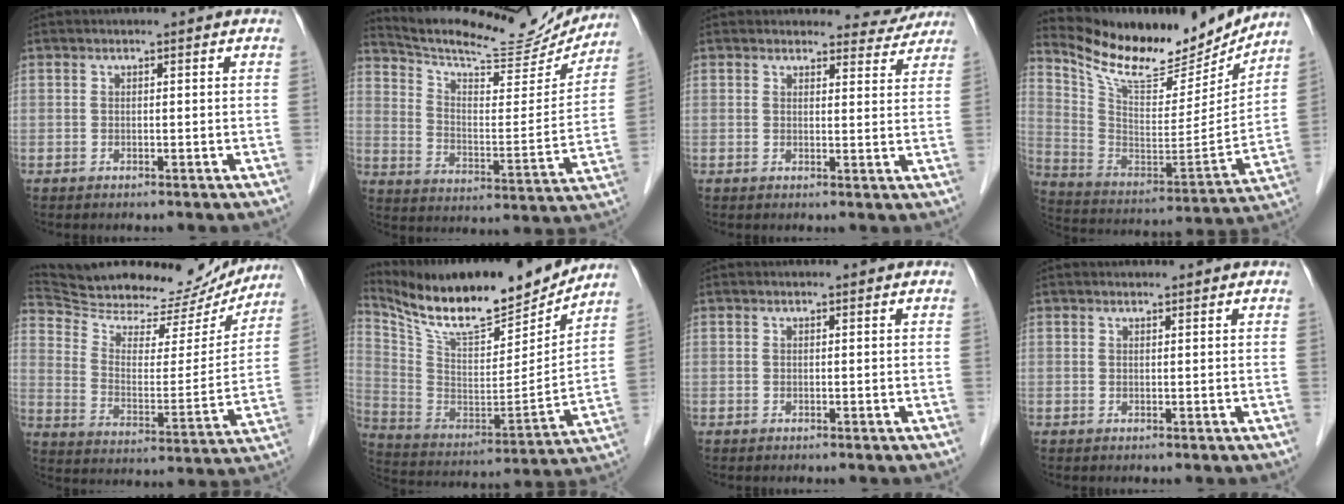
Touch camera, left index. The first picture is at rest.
{"total": 20.8, "force": [19.5, 3.2, 6.4], "torque": [-0.107, -0.030, 0.275]}
{"total": 4.8, "force": [4.6, 1.4, -0.6], "torque": [0.017, -0.014, 0.037]}
{"total": 20.7, "force": [18.5, 5.1, 7.8], "torque": [-0.149, -0.029, 0.301]}
{"total": 23.4, "force": [21.9, 5.7, 6.2], "torque": [-0.112, -0.028, 0.313]}
{"total": 21.5, "force": [18.8, 3.7, 9.7], "torque": [-0.184, -0.022, 0.313]}
{"total": 0.0}
{"total": 1.2, "force": [1.1, 0.2, 0.3], "torque": [-0.008, 0.010, 0.019]}